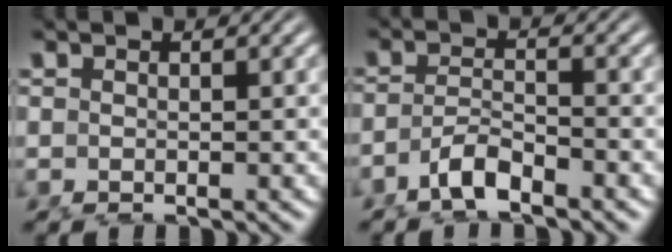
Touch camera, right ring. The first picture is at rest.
{"total": 2.6, "force": [-1.9, 0.9, 1.5], "torque": [-0.022, -0.007, -0.031]}